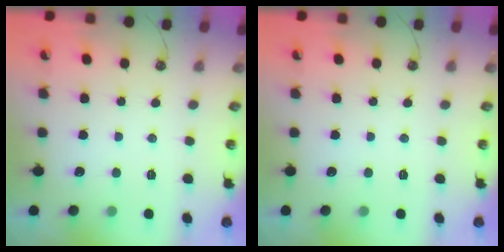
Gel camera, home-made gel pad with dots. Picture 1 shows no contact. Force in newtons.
{"total": 0.0}